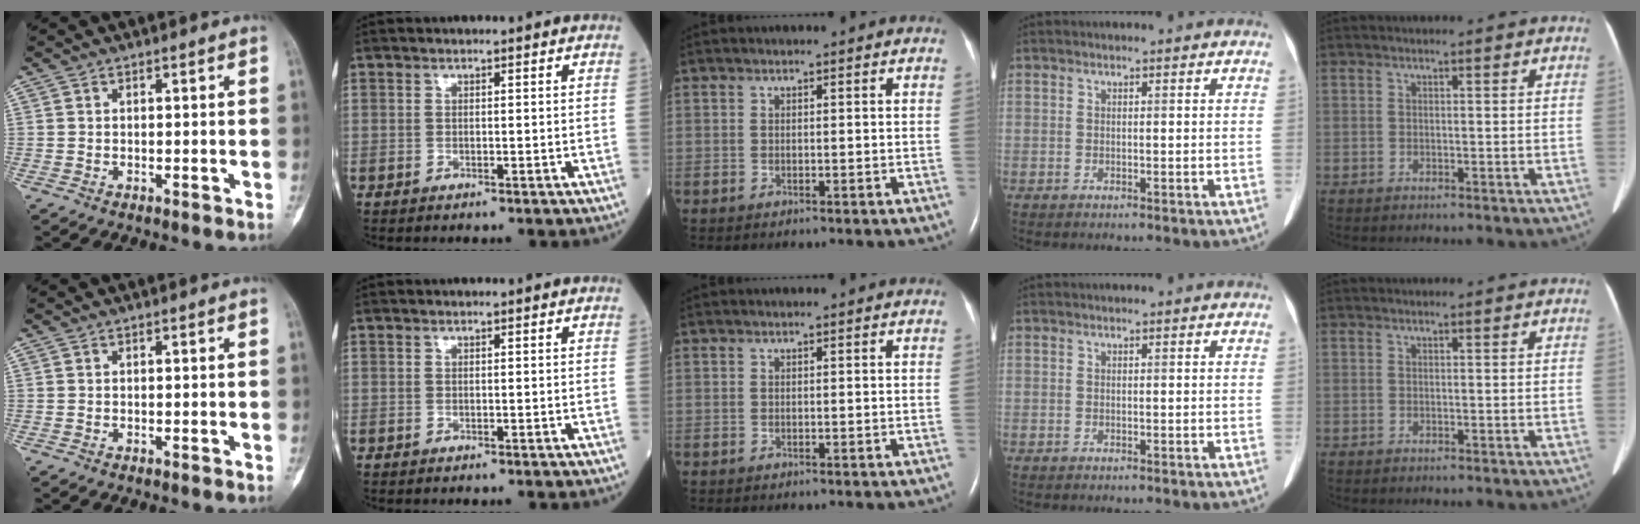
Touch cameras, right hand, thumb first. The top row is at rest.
{}